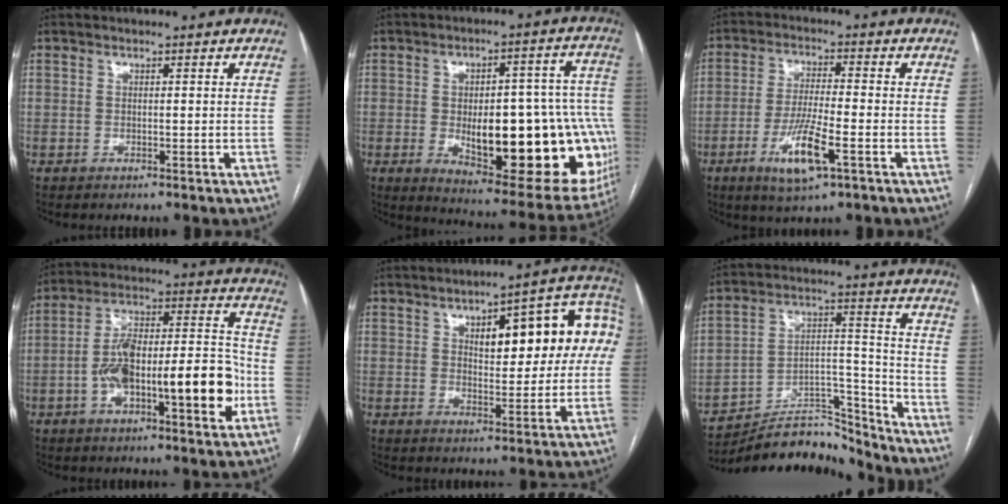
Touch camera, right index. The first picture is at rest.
{"total": 27.1, "force": [-5.4, 9.4, 24.9], "torque": [-0.247, 0.018, -0.041]}
{"total": 9.1, "force": [-3.9, 1.2, 8.2], "torque": [-0.161, -0.014, -0.068]}
{"total": 19.6, "force": [-4.9, 5.2, 18.2], "torque": [-0.291, 0.030, -0.068]}
{"total": 16.3, "force": [3.8, 5.3, 14.9], "torque": [-0.196, 0.039, 0.051]}
{"total": 14.3, "force": [-13.9, 3.0, 1.4], "torque": [-0.010, 0.058, -0.226]}